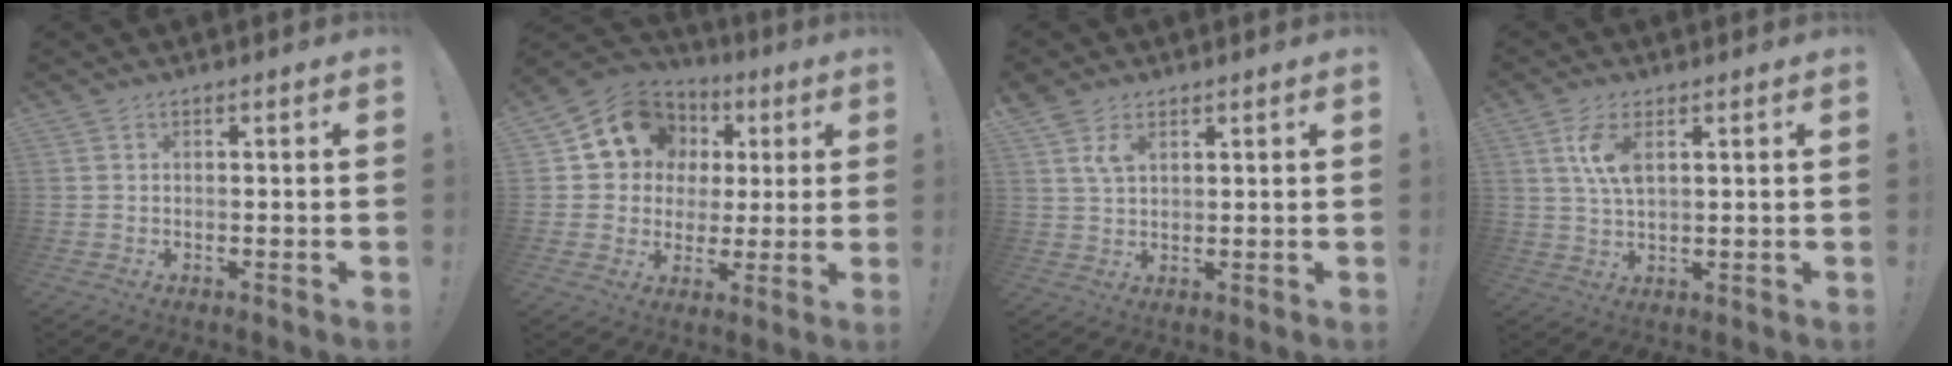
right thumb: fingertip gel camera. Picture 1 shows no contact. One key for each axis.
{"total": 13.7, "fx": 5.0, "fy": 11.7, "fz": 5.0, "tx": -0.071, "ty": -0.020, "tz": 0.109}
{"total": 6.0, "fx": 3.4, "fy": 3.4, "fz": 3.5, "tx": -0.051, "ty": -0.016, "tz": 0.062}
{"total": 7.1, "fx": 2.5, "fy": 3.0, "fz": 5.9, "tx": -0.119, "ty": -0.005, "tz": 0.039}